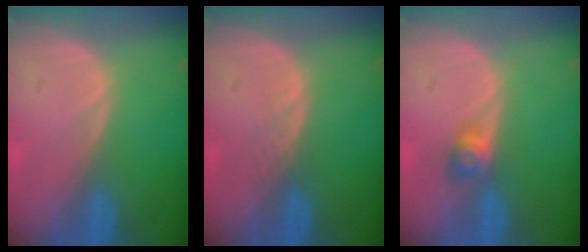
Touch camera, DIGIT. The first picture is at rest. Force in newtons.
{"total": 1.3, "press": 1.2, "slide": 0.1}
{"total": 3.0, "press": 2.6, "slide": 1.5}